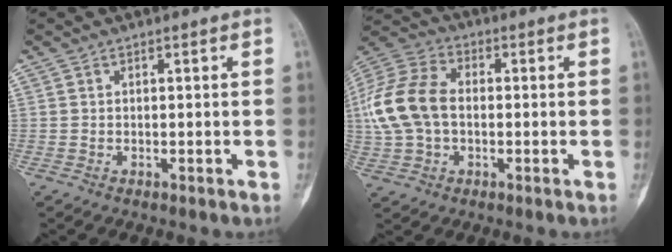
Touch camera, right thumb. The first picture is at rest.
{"total": 14.5, "force": [0.0, 9.9, 10.6], "torque": [-0.223, 0.029, -0.004]}